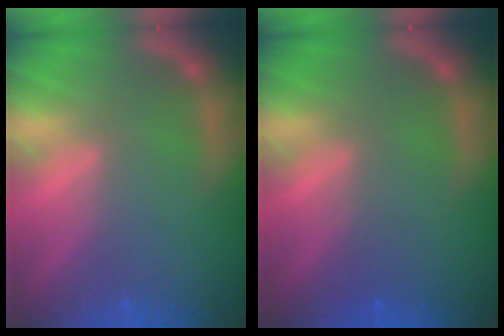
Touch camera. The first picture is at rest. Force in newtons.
{"total": 1.0}